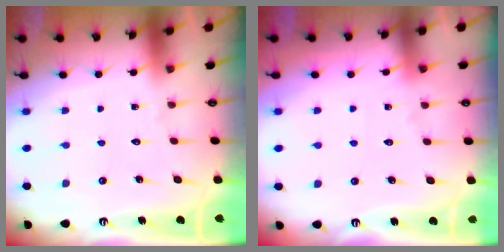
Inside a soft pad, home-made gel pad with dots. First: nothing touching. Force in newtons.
{"total": 4.6, "press": 4.5, "slide": 0.6}